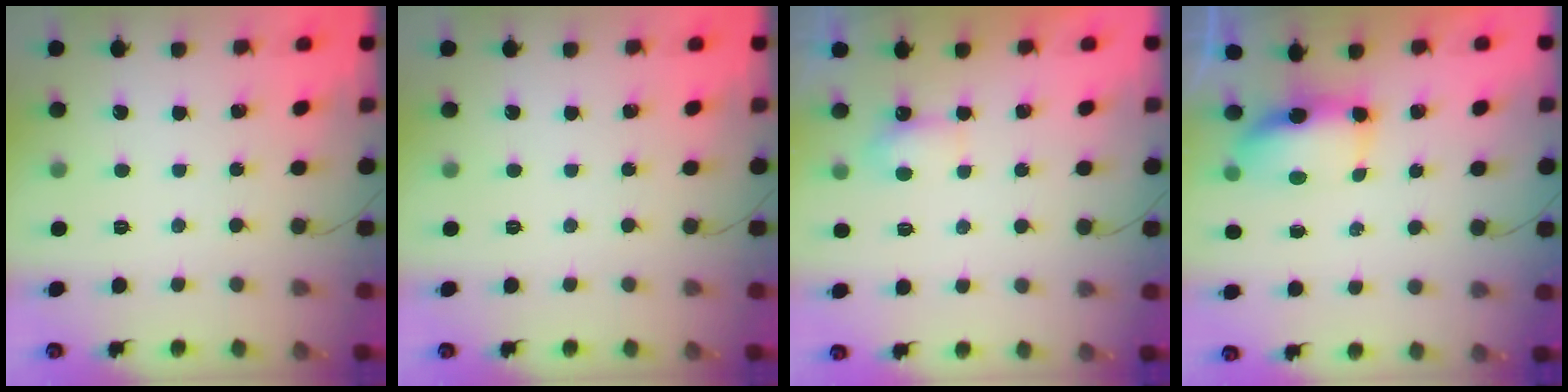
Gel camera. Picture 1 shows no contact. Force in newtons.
{"total": 0.0}
{"total": 4.3, "press": 4.1, "slide": 1.2}
{"total": 6.6, "press": 6.6, "slide": 0.6}